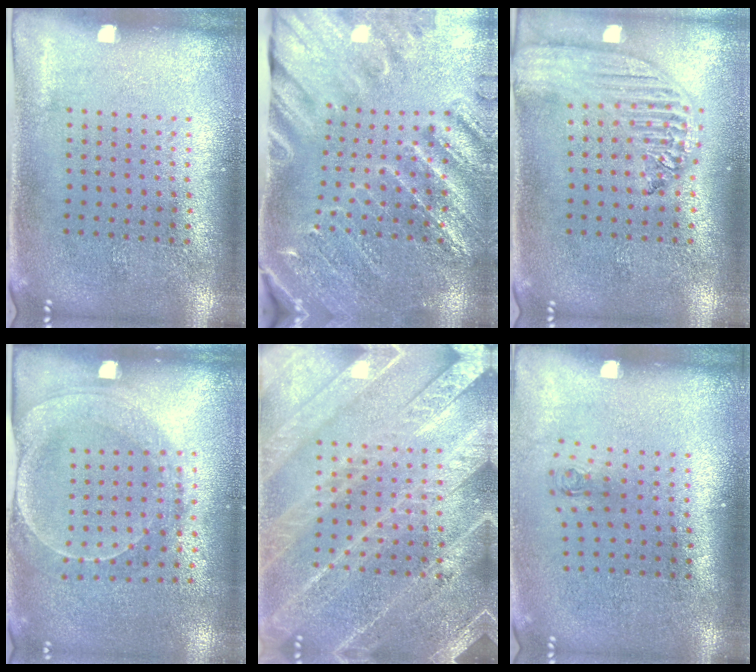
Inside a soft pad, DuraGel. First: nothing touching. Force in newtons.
{"total": 3.1, "press": 3.0, "slide": 0.7}
{"total": 2.3, "press": 2.0, "slide": 1.2}
{"total": 1.8, "press": 1.7, "slide": 0.4}
{"total": 5.4, "press": 5.3, "slide": 0.8}
{"total": 0.7, "press": 0.3, "slide": 0.7}